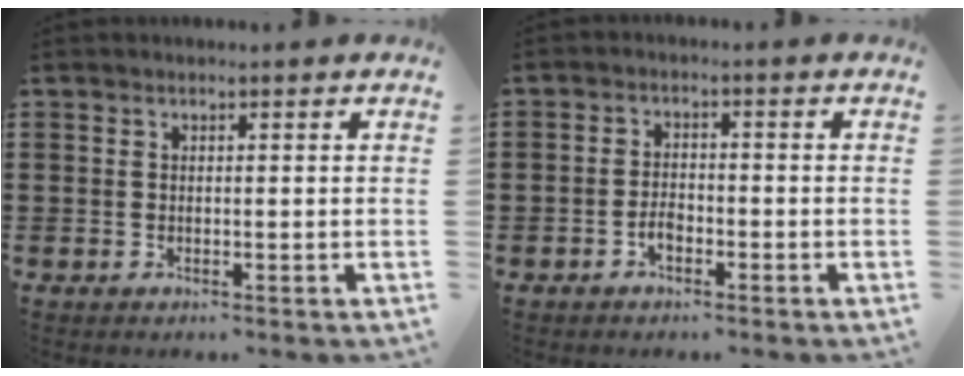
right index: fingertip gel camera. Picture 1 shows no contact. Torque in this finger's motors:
{"motor_torque": [1.14, 0.46, 0.08, -0.09]}